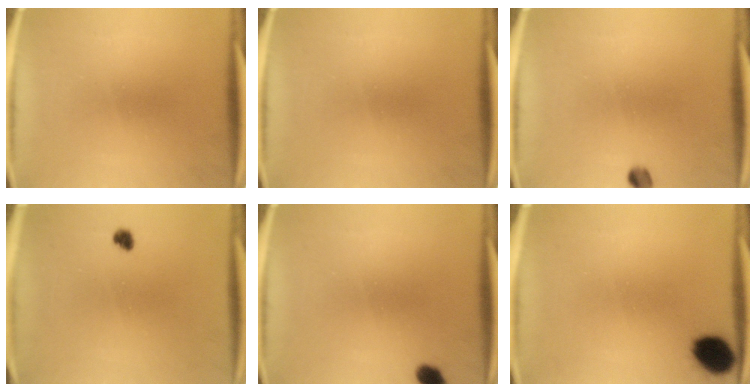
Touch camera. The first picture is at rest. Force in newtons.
{"total": 0.0}
{"total": 2.0}
{"total": 1.7}
{"total": 2.7}
{"total": 10.4}